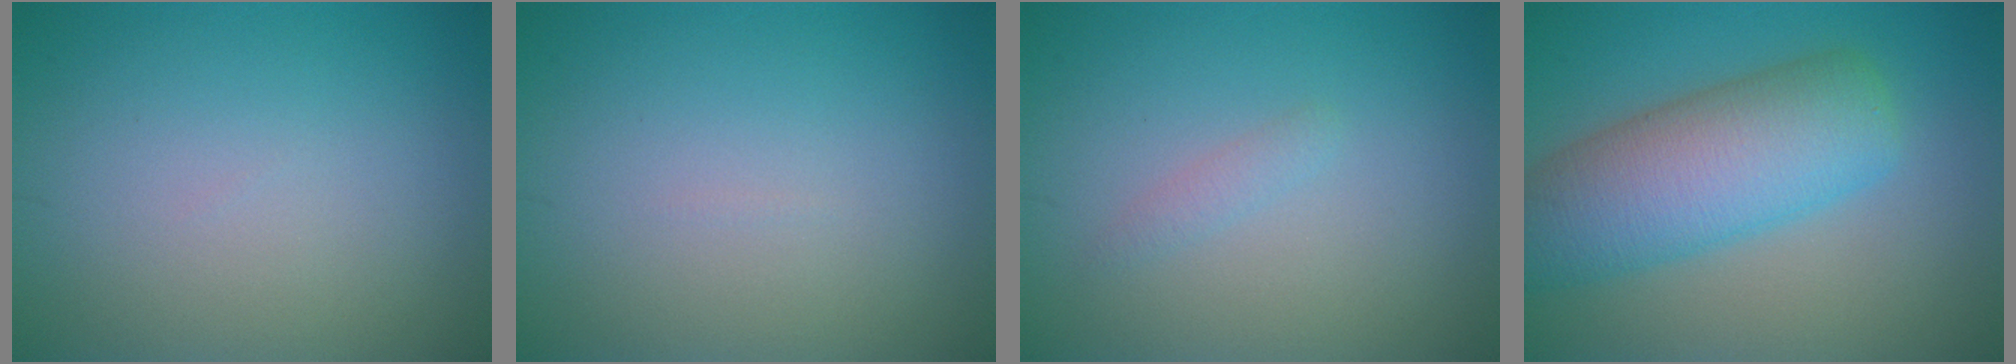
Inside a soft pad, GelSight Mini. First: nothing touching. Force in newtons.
{"total": 0.0}
{"total": 0.9, "press": 0.9, "slide": 0.0}
{"total": 8.6, "press": 8.6, "slide": 0.2}